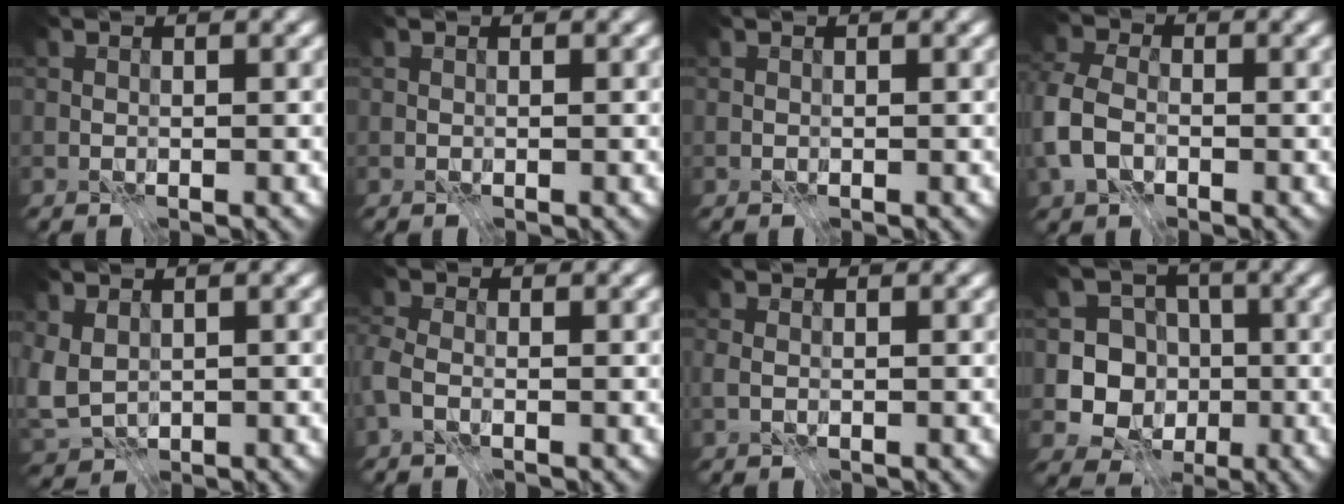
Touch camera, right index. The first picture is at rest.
{"total": 0.0}
{"total": 0.0}
{"total": 6.4, "force": [-1.9, 4.5, 4.1], "torque": [-0.115, 0.003, -0.052]}
{"total": 3.8, "force": [0.2, 2.6, 2.7], "torque": [-0.073, -0.004, -0.002]}
{"total": 3.2, "force": [-1.2, 2.1, 2.0], "torque": [-0.059, -0.002, -0.033]}
{"total": 0.9, "force": [-0.2, 0.6, 0.7], "torque": [-0.015, 0.001, -0.004]}
{"total": 6.9, "force": [-1.6, 6.3, 2.1], "torque": [-0.025, 0.001, -0.057]}